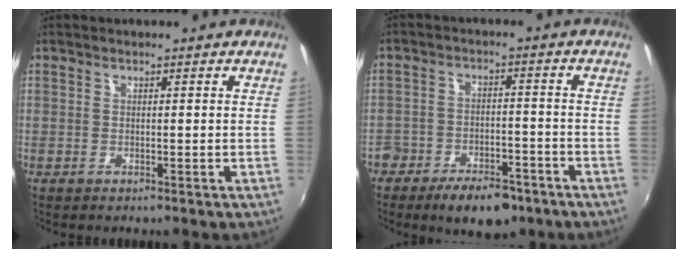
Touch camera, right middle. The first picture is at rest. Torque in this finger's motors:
{"motor_torque": [0.17, -0.17, 0.09, 0.05]}